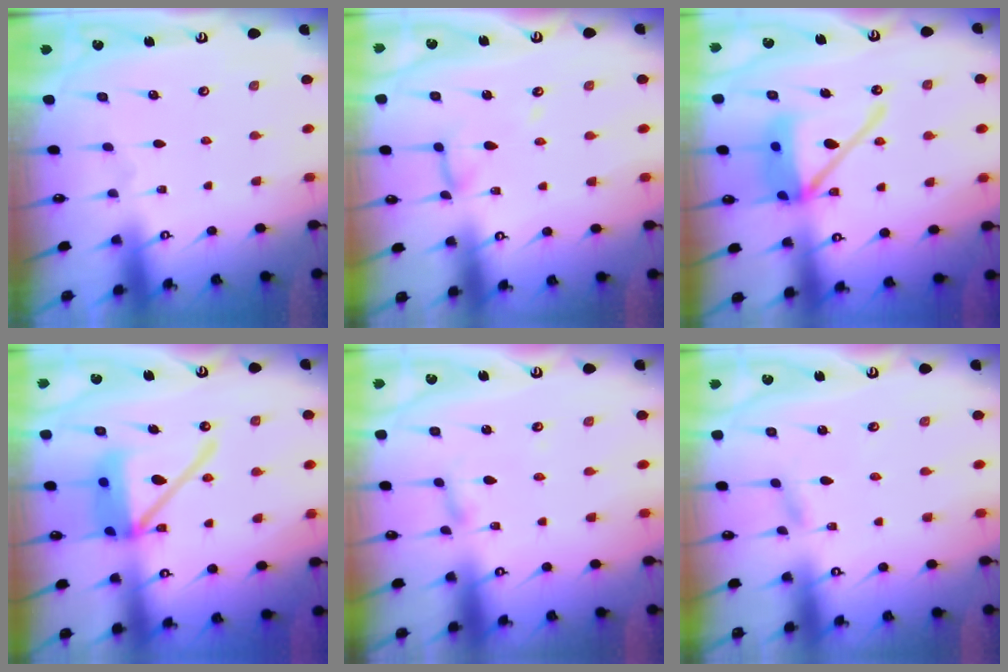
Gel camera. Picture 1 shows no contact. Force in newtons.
{"total": 7.4, "press": 7.3, "slide": 0.6}
{"total": 14.9, "press": 14.8, "slide": 1.9}
{"total": 15.6, "press": 15.5, "slide": 1.8}
{"total": 2.0, "press": 2.0, "slide": 0.2}
{"total": 1.1, "press": 1.1, "slide": 0.1}